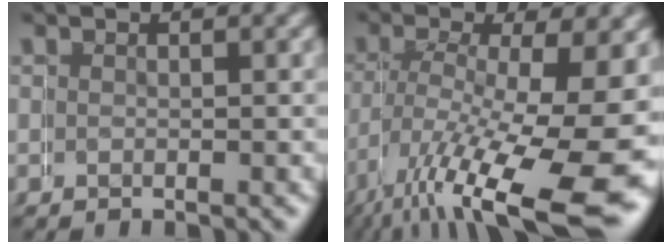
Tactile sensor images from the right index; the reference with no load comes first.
{"total": 9.7, "force": [-3.6, 2.8, 8.6], "torque": [-0.156, -0.046, -0.022]}